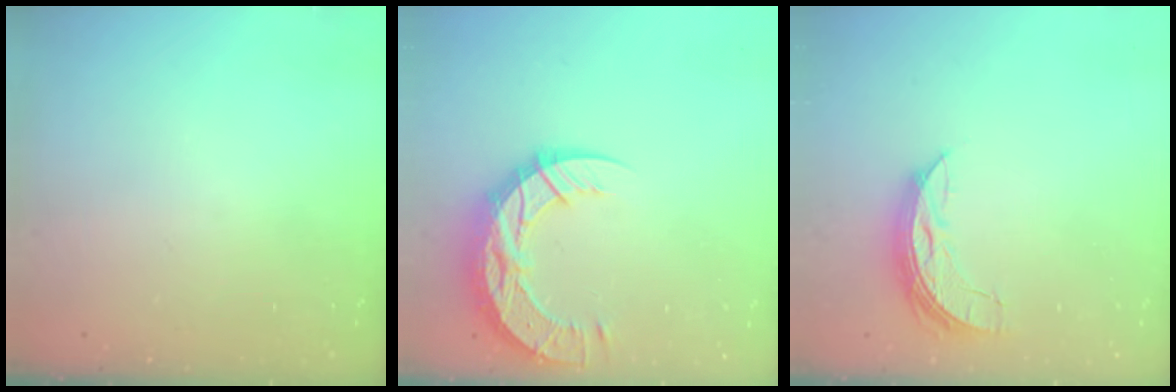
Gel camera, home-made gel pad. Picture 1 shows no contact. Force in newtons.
{"total": 15.7, "press": 15.6, "slide": 1.2}
{"total": 7.6, "press": 7.5, "slide": 1.1}